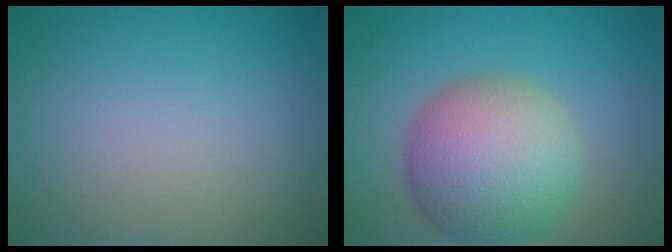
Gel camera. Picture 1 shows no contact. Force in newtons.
{"total": 9.4, "press": 9.3, "slide": 0.2}